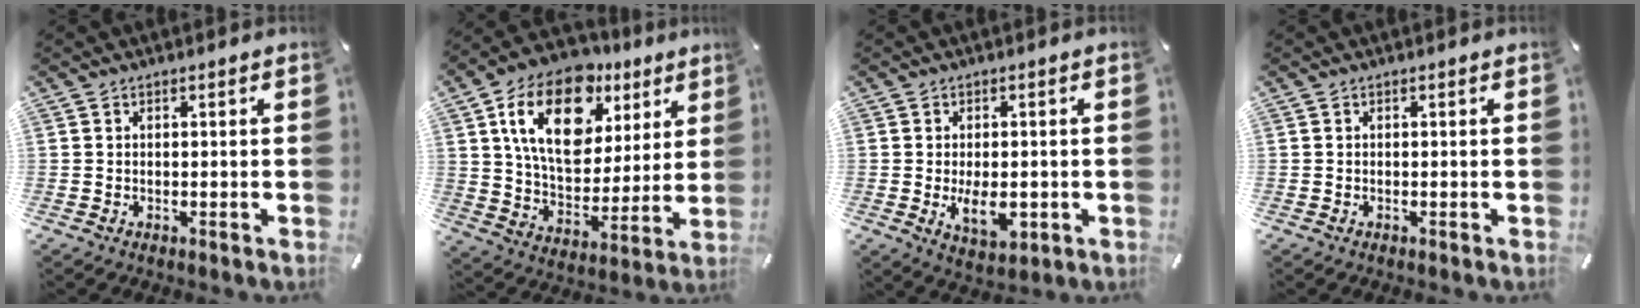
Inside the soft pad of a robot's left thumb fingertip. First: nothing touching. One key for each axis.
{"total": 20.1, "fx": 9.6, "fy": 12.9, "fz": 12.2, "tx": -0.210, "ty": -0.036, "tz": 0.170}
{"total": 7.6, "fx": -1.5, "fy": 4.3, "fz": 6.1, "tx": -0.108, "ty": -0.013, "tz": -0.030}
{"total": 0.0}